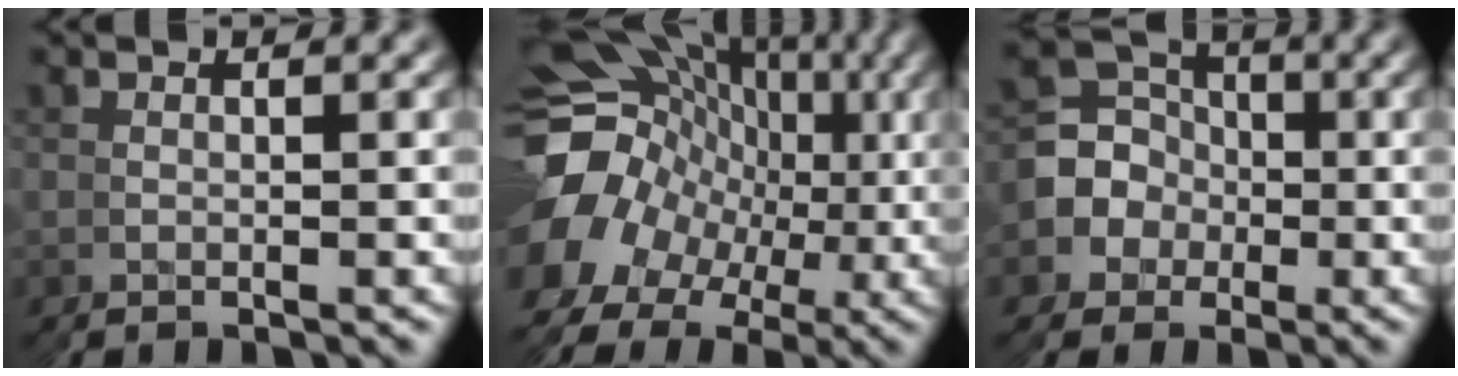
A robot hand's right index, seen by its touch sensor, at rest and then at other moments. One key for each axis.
{"total": 21.5, "fx": 2.4, "fy": 17.3, "fz": 12.5, "tx": -0.211, "ty": -0.029, "tz": 0.040}
{"total": 9.8, "fx": 0.1, "fy": 9.2, "fz": 3.2, "tx": -0.056, "ty": -0.028, "tz": 0.003}